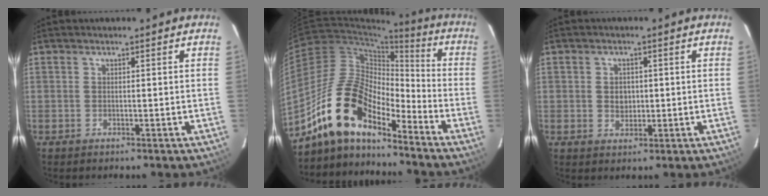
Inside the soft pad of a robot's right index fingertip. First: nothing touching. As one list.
[{"total": 15.3, "force": [-12.1, 5.1, 7.7], "torque": [-0.137, 0.009, -0.242]}, {"total": 3.2, "force": [0.1, 2.7, 1.7], "torque": [-0.028, 0.005, 0.003]}]